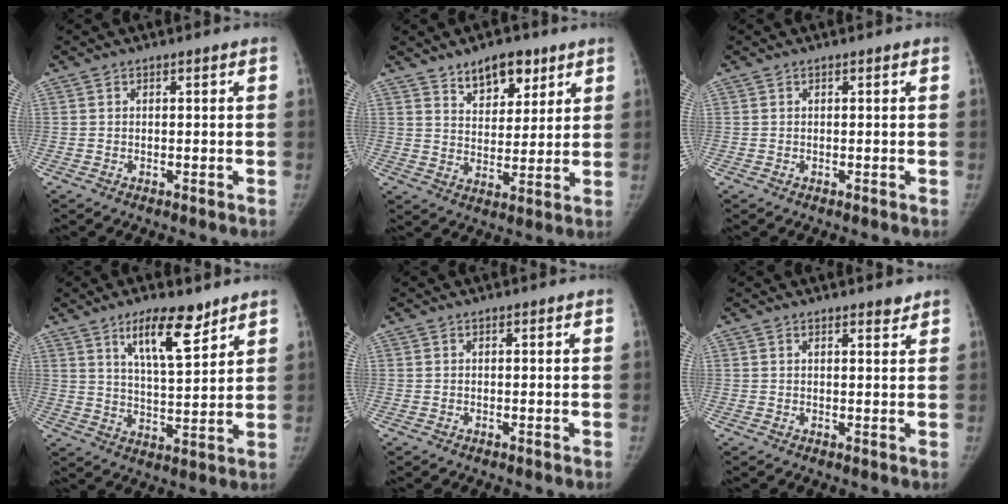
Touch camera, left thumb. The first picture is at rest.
{"total": 9.3, "force": [6.1, 5.0, 5.0], "torque": [-0.043, -0.036, 0.101]}
{"total": 0.0}
{"total": 10.6, "force": [6.8, 3.2, 7.4], "torque": [-0.106, -0.046, 0.120]}
{"total": 0.0}
{"total": 1.6, "force": [1.4, 0.4, 0.6], "torque": [-0.001, -0.011, 0.019]}